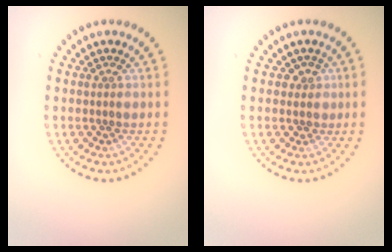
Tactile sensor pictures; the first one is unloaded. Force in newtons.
{"total": 1.3, "press": 1.0, "slide": 0.7}